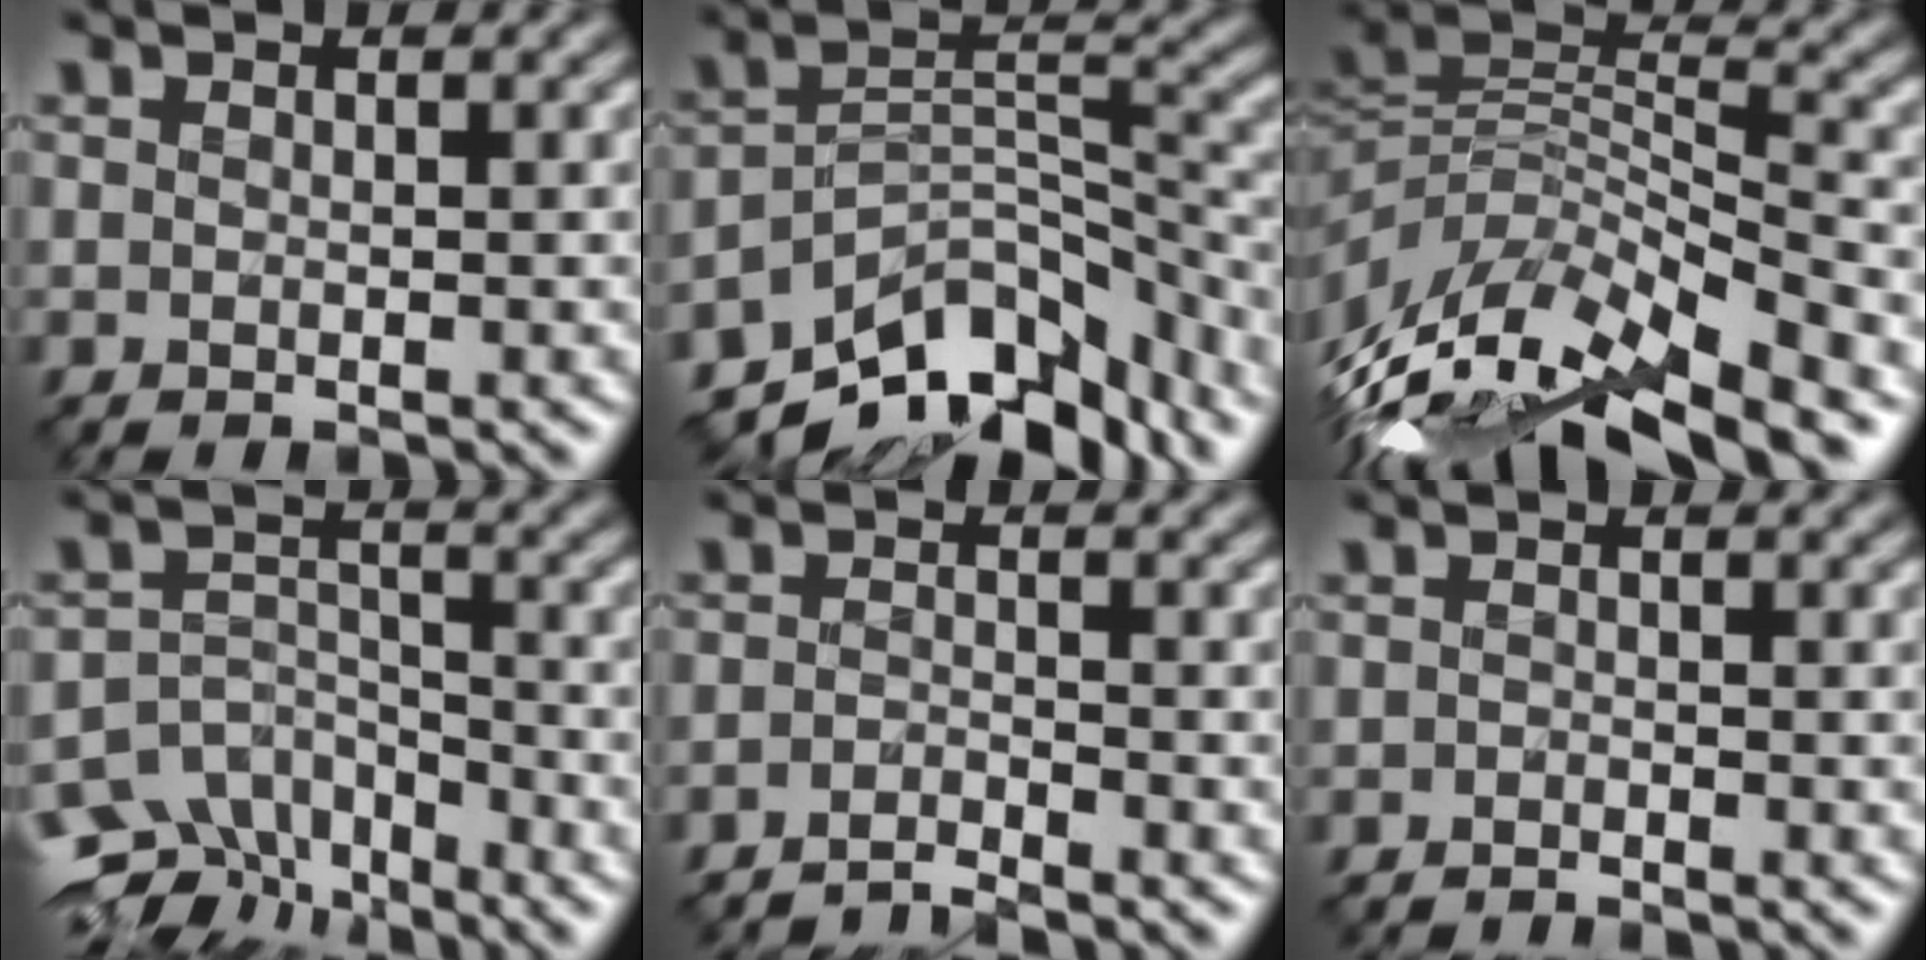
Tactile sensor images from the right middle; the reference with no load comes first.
{"total": 9.8, "force": [-8.0, 3.8, 4.3], "torque": [-0.053, 0.006, -0.145]}
{"total": 11.0, "force": [-5.7, 4.6, 8.2], "torque": [-0.167, 0.012, -0.091]}
{"total": 6.9, "force": [-5.5, 3.7, 2.1], "torque": [-0.024, 0.000, -0.094]}
{"total": 1.9, "force": [-1.8, 0.2, 0.6], "torque": [-0.003, 0.005, -0.042]}
{"total": 0.8, "force": [-0.8, 0.0, 0.1], "torque": [0.000, 0.003, -0.015]}